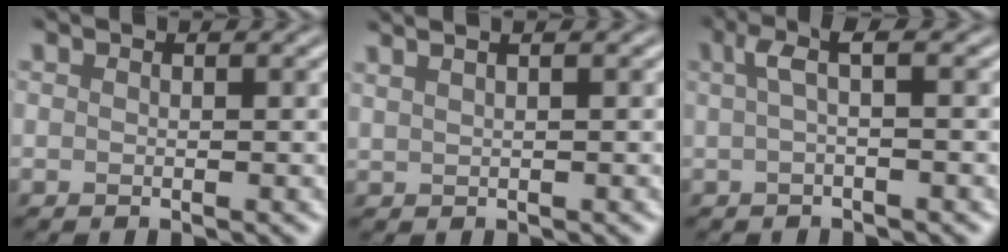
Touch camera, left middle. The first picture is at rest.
{"total": 4.8, "force": [3.0, 2.4, 2.9], "torque": [-0.020, 0.057, 0.021]}
{"total": 1.8, "force": [0.3, 0.1, 1.7], "torque": [-0.039, 0.015, 0.015]}